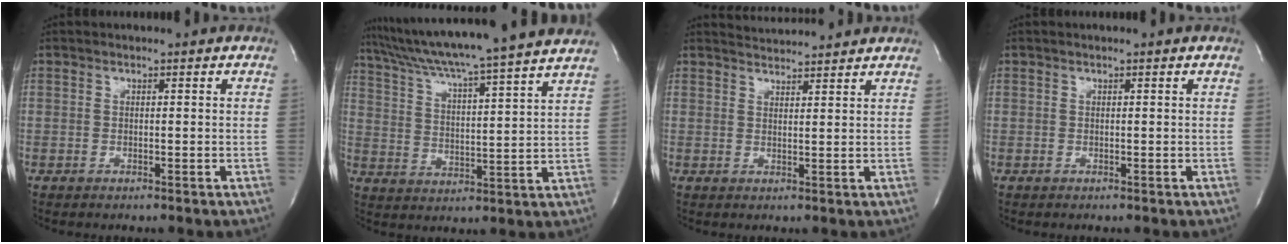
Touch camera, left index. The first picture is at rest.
{"total": 20.9, "force": [18.6, -2.1, 9.4], "torque": [-0.163, -0.021, 0.264]}
{"total": 5.0, "force": [5.0, 0.0, 0.5], "torque": [-0.019, 0.021, 0.071]}
{"total": 0.0}